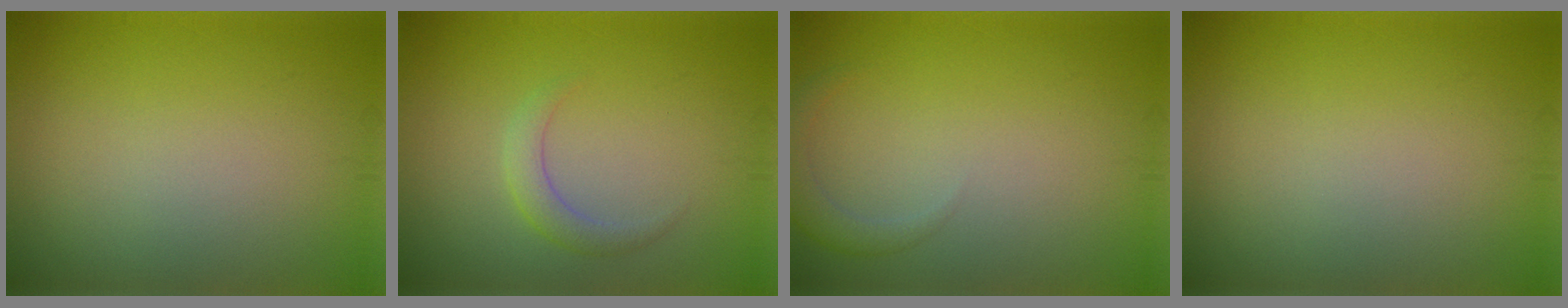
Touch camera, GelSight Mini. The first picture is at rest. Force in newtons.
{"total": 1.8, "press": 1.8, "slide": 0.0}
{"total": 1.8, "press": 1.8, "slide": 0.1}
{"total": 0.0}